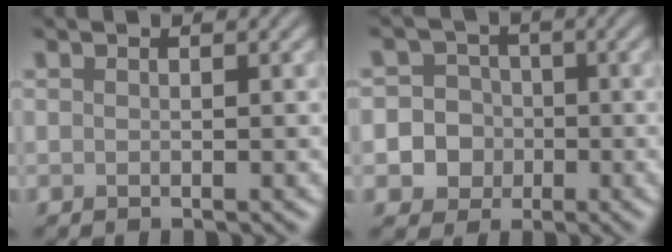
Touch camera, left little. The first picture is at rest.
{"total": 7.0, "force": [-1.6, 6.7, 1.6], "torque": [-0.013, 0.006, -0.063]}